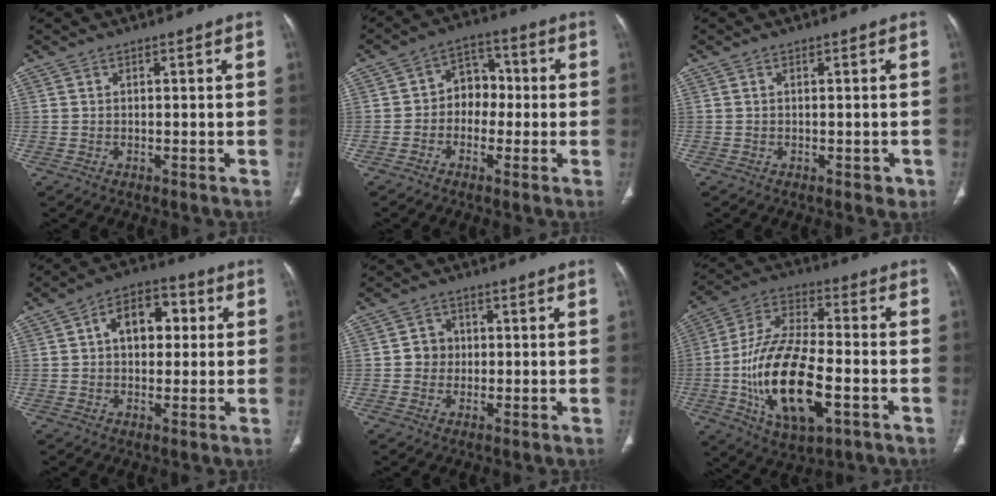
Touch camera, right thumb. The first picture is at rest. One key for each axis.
{"total": 7.1, "fx": -0.8, "fy": 5.7, "fz": 4.2, "tx": -0.024, "ty": 0.032, "tz": -0.029}
{"total": 1.5, "fx": -0.3, "fy": 0.9, "fz": 1.2, "tx": -0.014, "ty": 0.001, "tz": -0.002}
{"total": 10.4, "fx": 2.1, "fy": 6.9, "fz": 7.5, "tx": -0.083, "ty": 0.022, "tz": 0.027}
{"total": 3.7, "fx": 0.0, "fy": 3.5, "fz": 1.2, "tx": 0.002, "ty": 0.008, "tz": -0.004}
{"total": 20.9, "fx": -5.5, "fy": 9.4, "fz": 17.8, "tx": -0.335, "ty": 0.018, "tz": -0.090}